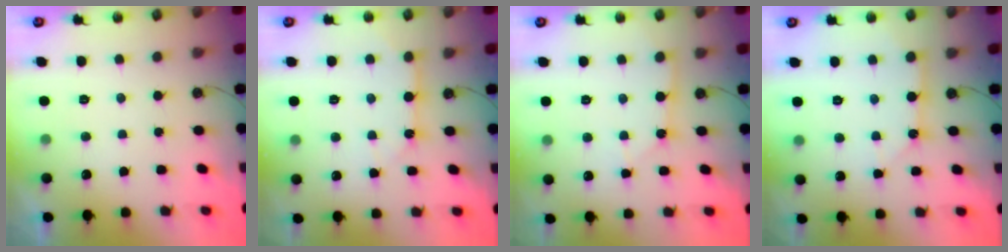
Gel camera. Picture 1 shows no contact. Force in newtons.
{"total": 7.7, "press": 7.7, "slide": 0.3}
{"total": 3.0, "press": 3.0, "slide": 0.4}
{"total": 5.1, "press": 5.1, "slide": 0.2}